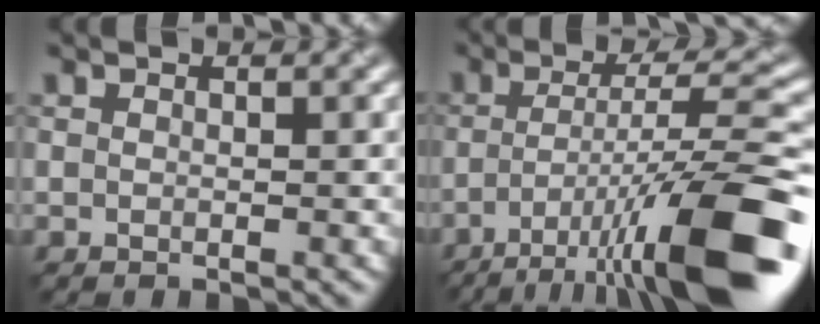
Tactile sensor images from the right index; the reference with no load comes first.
{"total": 12.5, "force": [-6.1, 2.4, 10.6], "torque": [-0.158, 0.007, -0.093]}